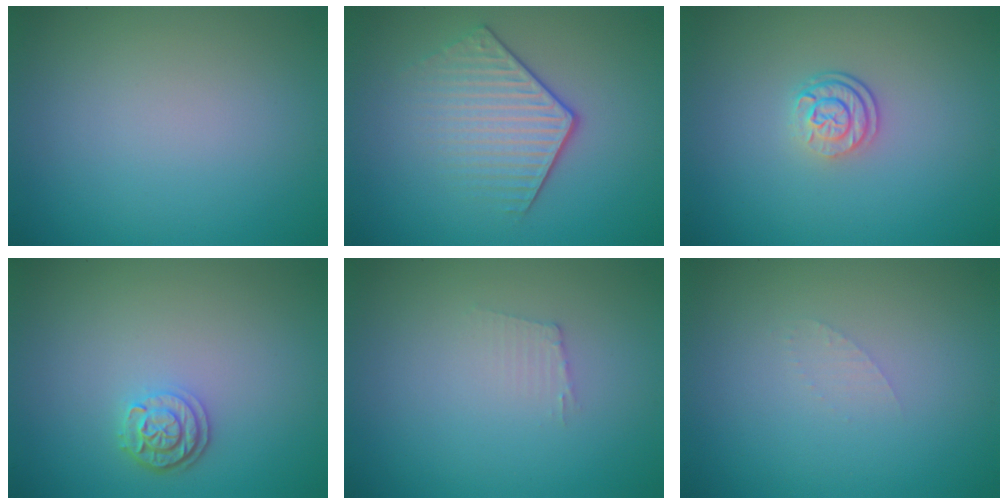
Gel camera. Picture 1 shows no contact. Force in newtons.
{"total": 4.1, "press": 3.0, "slide": 2.8}
{"total": 2.5, "press": 1.9, "slide": 1.7}
{"total": 2.4, "press": 2.1, "slide": 1.2}
{"total": 1.1, "press": 1.0, "slide": 0.2}
{"total": 0.7, "press": 0.7, "slide": 0.1}